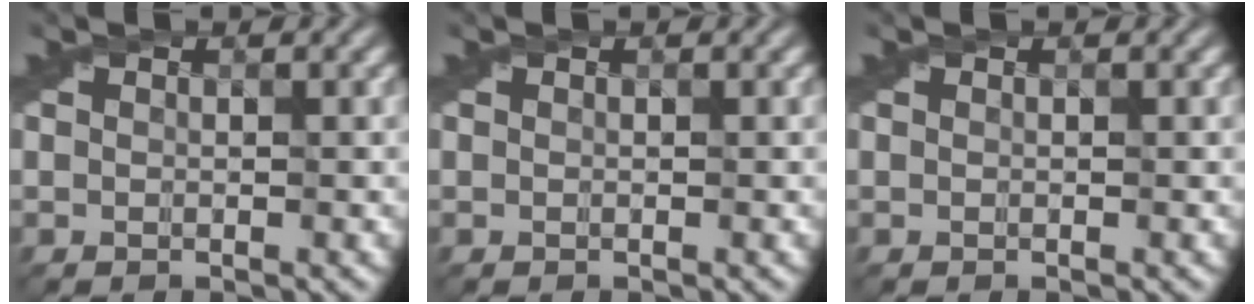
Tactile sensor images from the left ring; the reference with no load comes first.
{"total": 0.0}
{"total": 0.0}